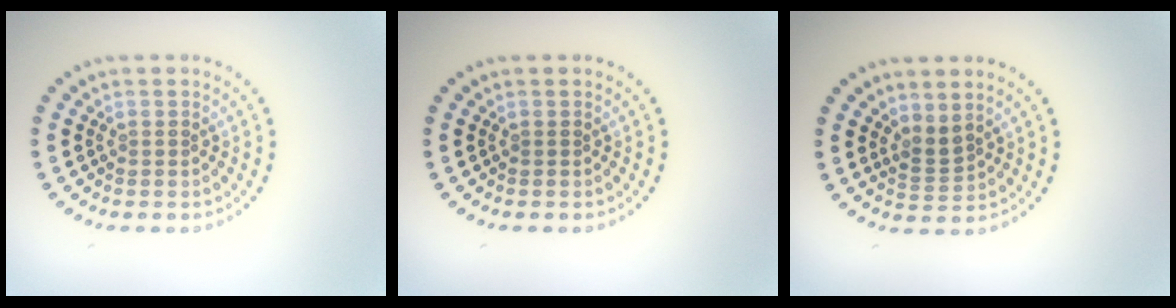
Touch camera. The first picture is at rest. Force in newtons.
{"total": 0.0}
{"total": 1.8, "press": 1.3, "slide": 1.3}